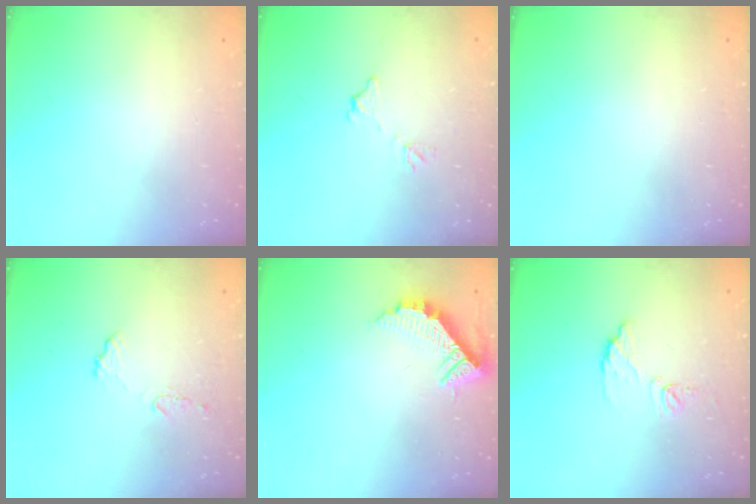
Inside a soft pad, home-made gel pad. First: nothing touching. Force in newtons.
{"total": 6.2, "press": 6.2, "slide": 0.3}
{"total": 0.0}
{"total": 9.2, "press": 9.2, "slide": 0.5}
{"total": 11.2, "press": 11.2, "slide": 0.7}
{"total": 7.2, "press": 7.2, "slide": 0.3}